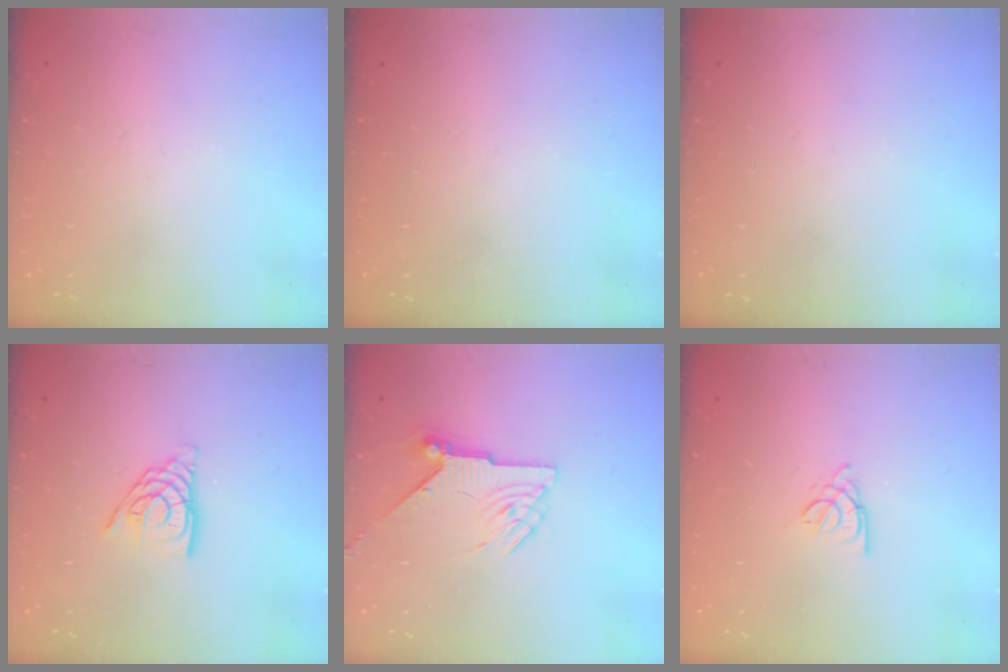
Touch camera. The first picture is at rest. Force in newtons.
{"total": 0.0}
{"total": 0.0}
{"total": 9.8, "press": 9.8, "slide": 0.9}
{"total": 7.3, "press": 7.3, "slide": 0.7}
{"total": 1.6, "press": 1.5, "slide": 0.5}